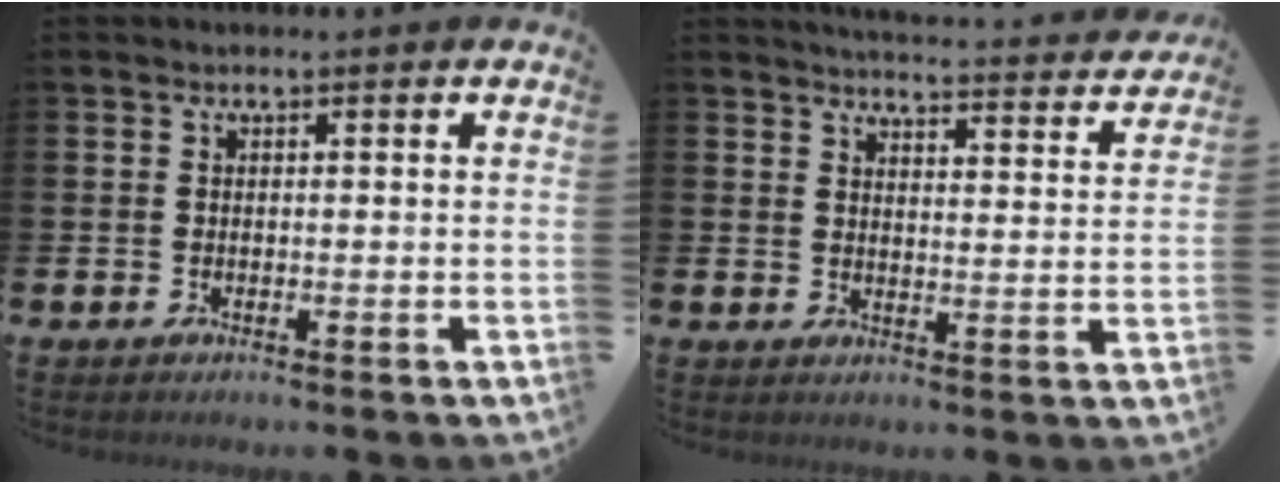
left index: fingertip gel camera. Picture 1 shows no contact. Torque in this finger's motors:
{"motor_torque": [0.86, -1.27, 0.08, 0.00]}